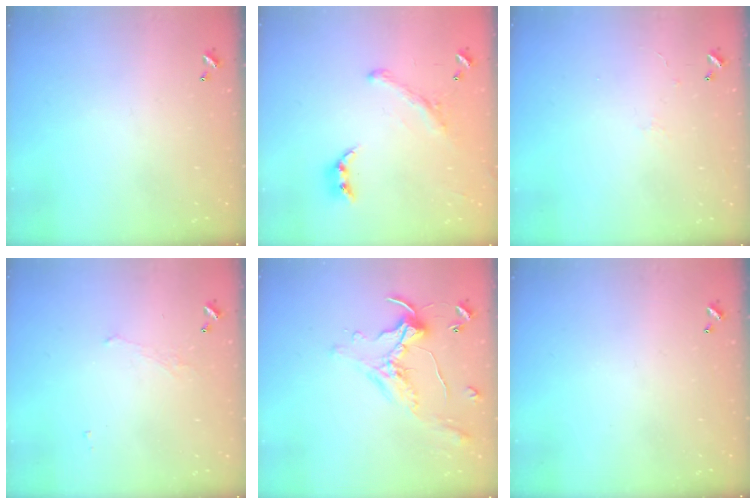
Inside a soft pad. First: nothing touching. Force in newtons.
{"total": 2.0, "press": 1.5, "slide": 1.2}
{"total": 0.9, "press": 0.7, "slide": 0.5}
{"total": 1.1, "press": 0.8, "slide": 0.7}
{"total": 0.0}
{"total": 0.0}